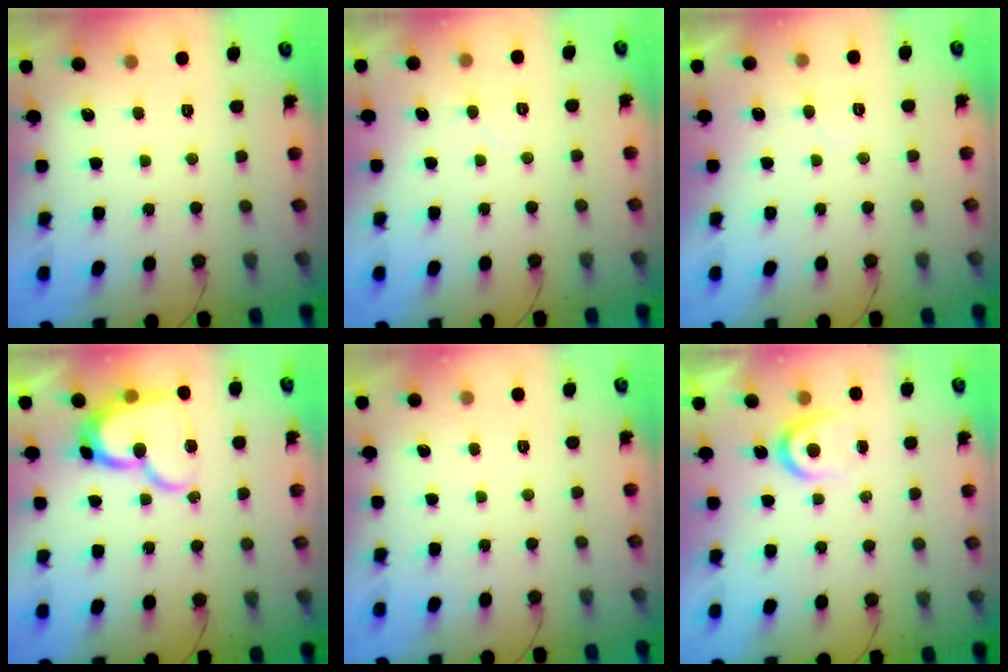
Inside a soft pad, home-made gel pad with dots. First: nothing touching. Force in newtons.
{"total": 2.9, "press": 2.9, "slide": 0.2}
{"total": 4.3, "press": 4.3, "slide": 0.3}
{"total": 15.6, "press": 15.5, "slide": 1.4}
{"total": 0.0}
{"total": 4.4, "press": 4.3, "slide": 0.5}